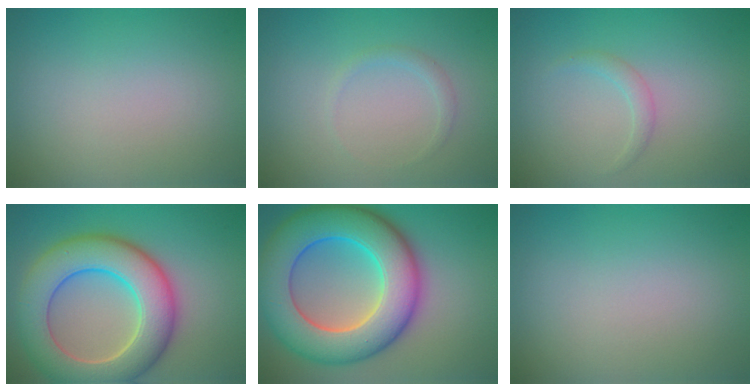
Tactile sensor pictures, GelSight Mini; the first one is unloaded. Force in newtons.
{"total": 0.9, "press": 0.9, "slide": 0.1}
{"total": 1.1, "press": 1.1, "slide": 0.1}
{"total": 10.0, "press": 10.0, "slide": 0.8}
{"total": 12.5, "press": 12.5, "slide": 0.3}
{"total": 0.0}